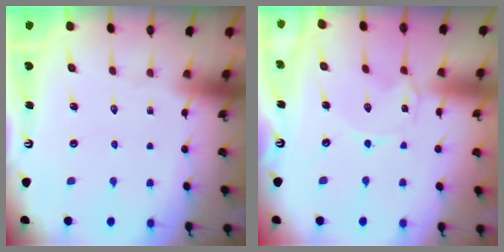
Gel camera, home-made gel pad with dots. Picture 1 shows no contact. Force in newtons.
{"total": 0.0}